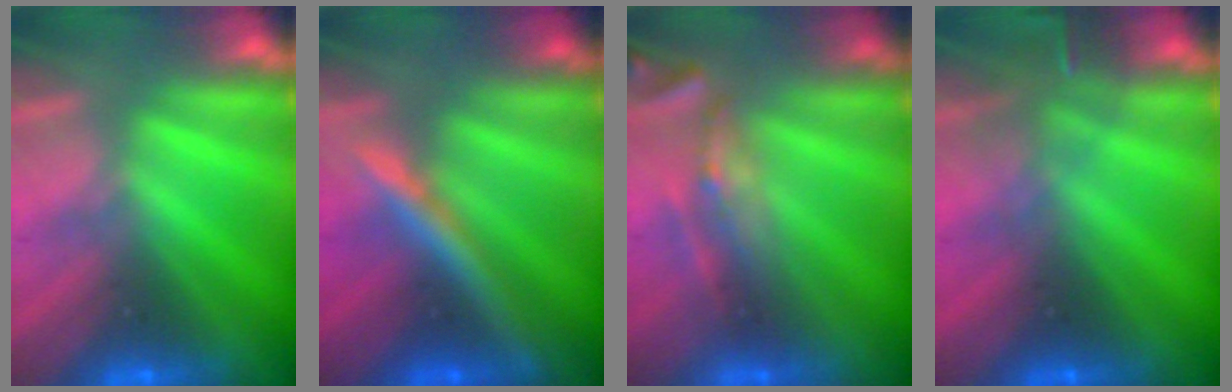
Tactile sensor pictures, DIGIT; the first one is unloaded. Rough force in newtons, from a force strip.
{"total": 2.4}
{"total": 2.5}
{"total": 3.0}